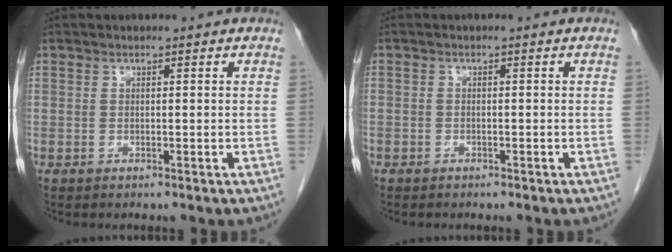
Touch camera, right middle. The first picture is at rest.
{"total": 1.0, "force": [-0.7, 0.6, 0.1], "torque": [-0.007, 0.002, -0.012]}